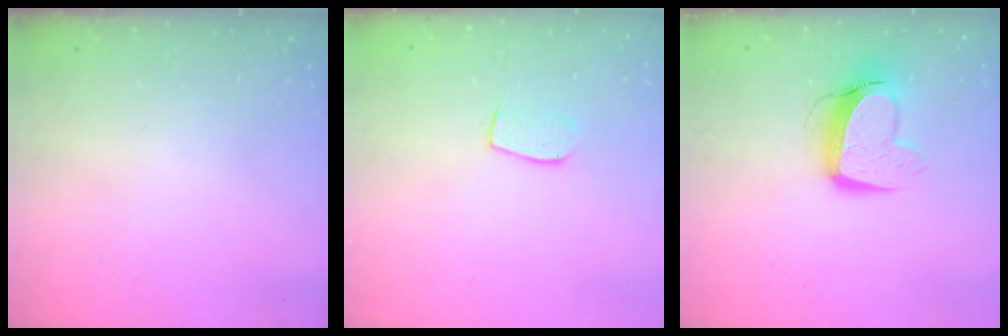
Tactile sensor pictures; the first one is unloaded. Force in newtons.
{"total": 6.7, "press": 6.7, "slide": 0.5}
{"total": 10.2, "press": 10.2, "slide": 1.0}